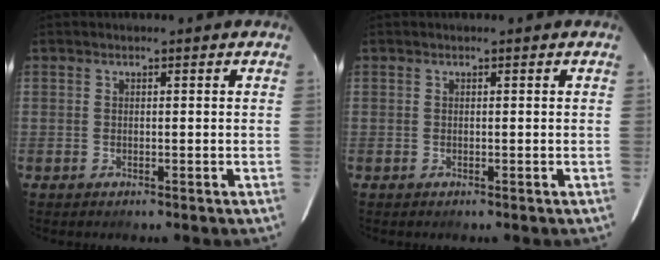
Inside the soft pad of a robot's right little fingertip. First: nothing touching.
{"total": 0.0}